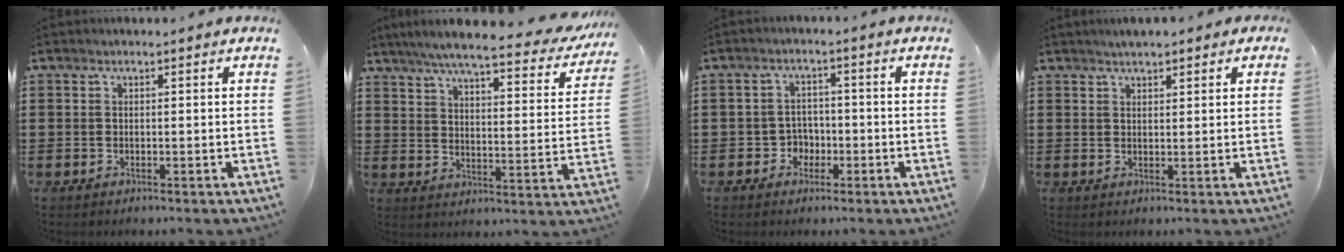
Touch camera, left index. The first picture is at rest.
{"total": 6.8, "force": [5.9, 0.1, 3.4], "torque": [-0.092, -0.036, 0.098]}
{"total": 3.0, "force": [-1.4, 2.4, 1.0], "torque": [-0.029, 0.004, -0.033]}
{"total": 1.9, "force": [1.7, 0.6, 0.6], "torque": [-0.016, 0.008, 0.031]}